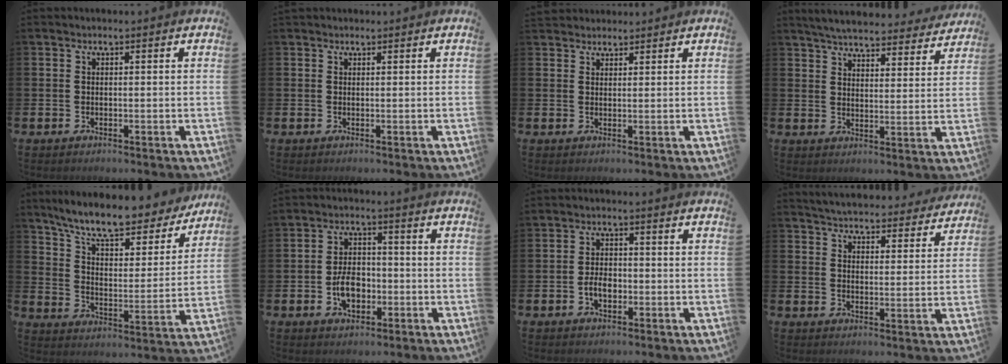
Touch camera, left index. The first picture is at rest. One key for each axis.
{"total": 0.7, "fx": 0.7, "fy": 0.3, "fz": 0.0, "tx": 0.008, "ty": -0.001, "tz": 0.011}
{"total": 2.4, "fx": 2.2, "fy": 0.7, "fz": -0.2, "tx": 0.006, "ty": -0.007, "tz": 0.040}
{"total": 5.4, "fx": 5.3, "fy": 0.6, "fz": 1.1, "tx": -0.033, "ty": -0.036, "tz": 0.088}
{"total": 9.6, "fx": 8.6, "fy": 2.0, "fz": 3.8, "tx": -0.092, "ty": -0.063, "tz": 0.142}
{"total": 5.2, "fx": -1.5, "fy": 3.5, "fz": 3.6, "tx": -0.052, "ty": 0.004, "tz": -0.030}
{"total": 3.2, "fx": -0.9, "fy": 2.0, "fz": 2.3, "tx": -0.028, "ty": -0.001, "tz": -0.021}
{"total": 5.0, "fx": 4.9, "fy": 0.8, "fz": 0.4, "tx": -0.019, "ty": -0.038, "tz": 0.083}